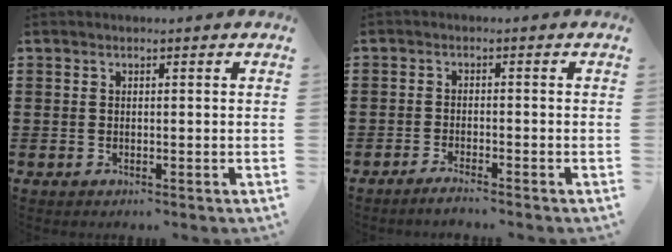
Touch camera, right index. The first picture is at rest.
{"total": 1.8, "force": [-1.7, -0.1, 0.6], "torque": [-0.010, 0.000, -0.031]}